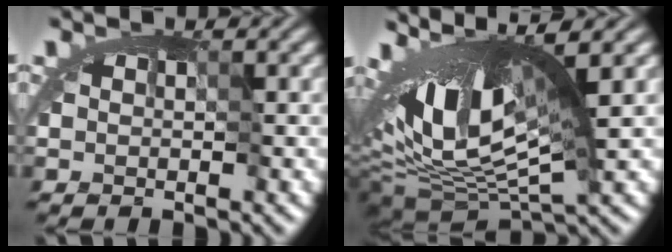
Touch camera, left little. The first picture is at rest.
{"total": 12.1, "force": [1.3, 4.4, 11.2], "torque": [-0.176, 0.008, 0.039]}